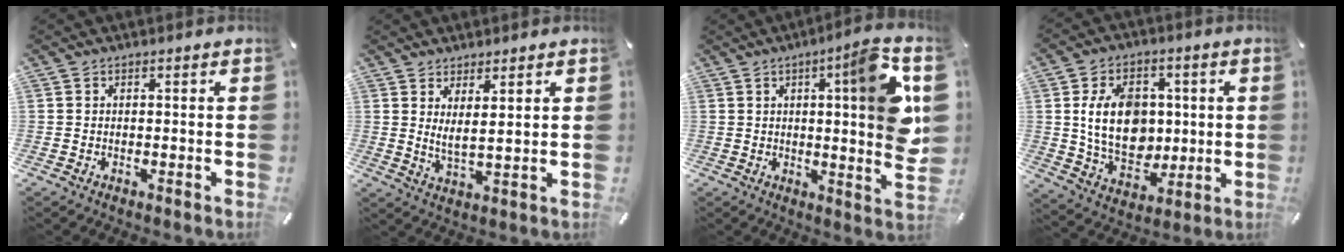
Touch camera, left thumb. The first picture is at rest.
{"total": 4.3, "force": [3.3, 0.4, 2.7], "torque": [-0.055, -0.021, 0.058]}
{"total": 16.1, "force": [4.6, 2.2, 15.2], "torque": [-0.208, -0.034, 0.058]}
{"total": 14.5, "force": [1.5, 10.9, 9.4], "torque": [-0.185, 0.010, 0.028]}